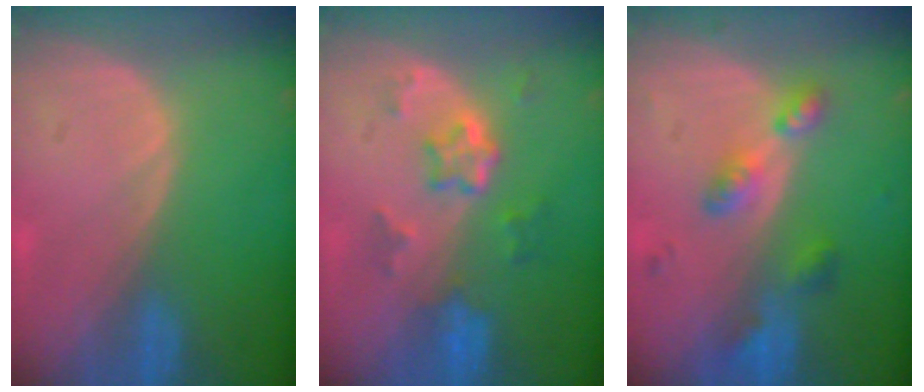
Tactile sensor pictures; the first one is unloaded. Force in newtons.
{"total": 5.9, "press": 5.3, "slide": 2.6}
{"total": 5.3, "press": 5.2, "slide": 0.9}